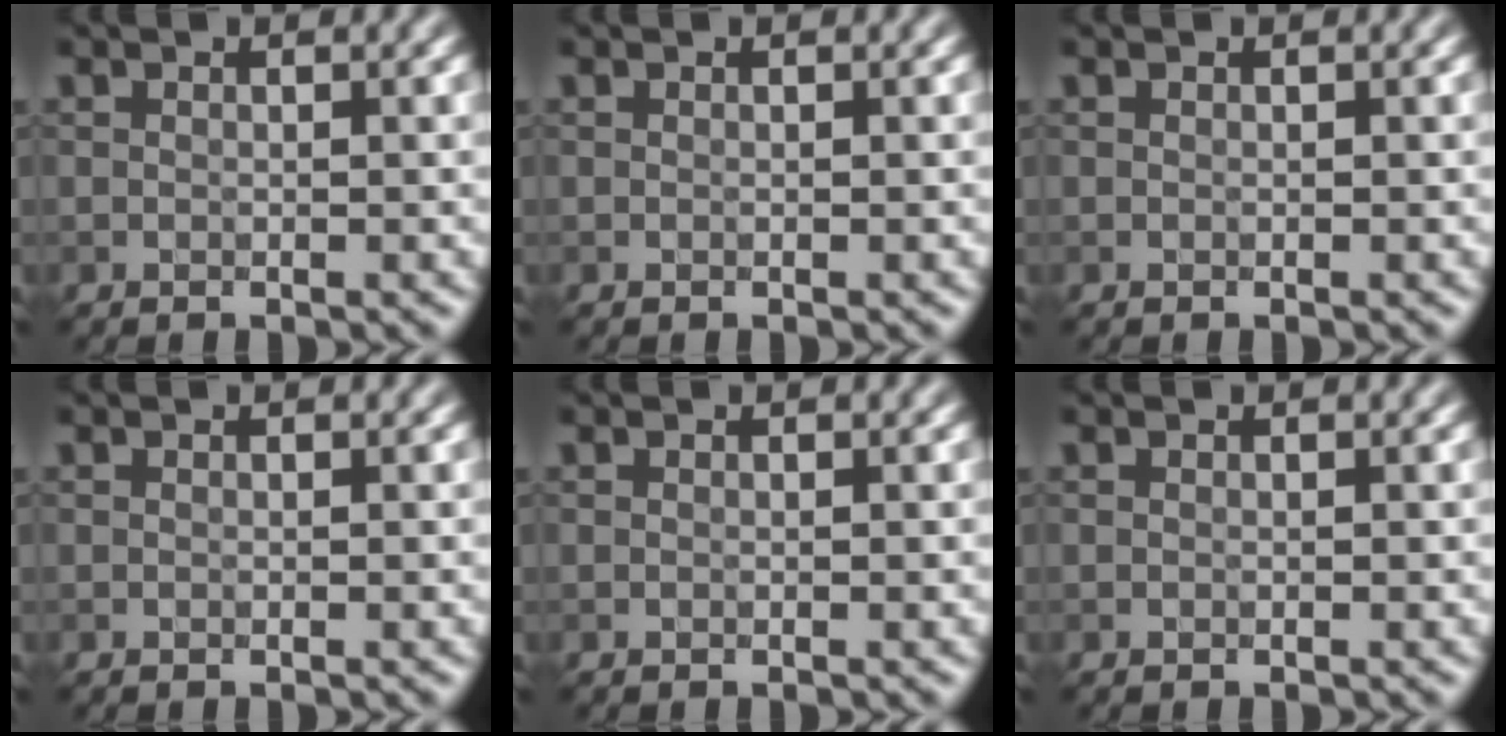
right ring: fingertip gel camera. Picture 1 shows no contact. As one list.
[{"total": 0.0}, {"total": 0.0}, {"total": 0.0}, {"total": 0.0}, {"total": 0.0}]